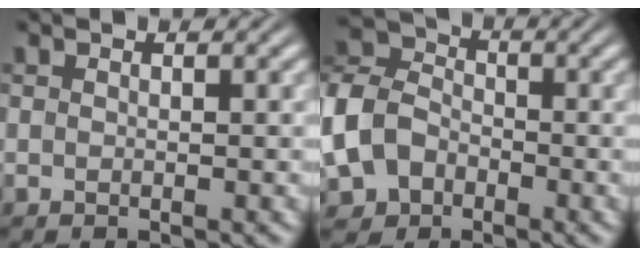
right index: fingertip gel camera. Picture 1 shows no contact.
{"total": 11.8, "force": [-2.8, 10.7, 4.2], "torque": [-0.129, -0.043, -0.049]}